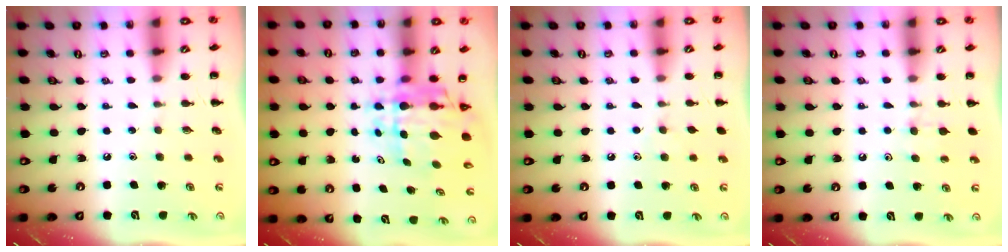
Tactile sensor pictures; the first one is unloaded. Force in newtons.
{"total": 8.4, "press": 8.0, "slide": 2.7}
{"total": 3.8, "press": 3.6, "slide": 1.4}
{"total": 5.9, "press": 5.7, "slide": 1.7}